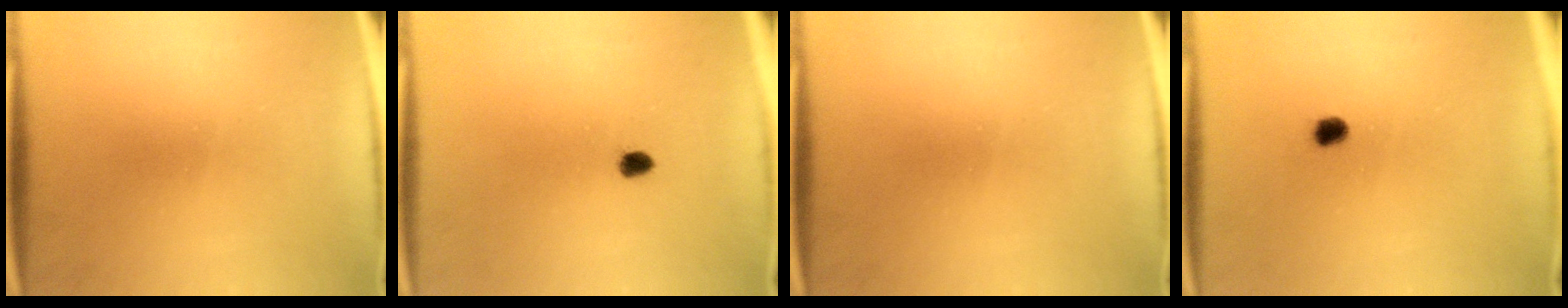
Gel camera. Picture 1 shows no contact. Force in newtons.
{"total": 1.5}
{"total": 0.0}
{"total": 1.9}